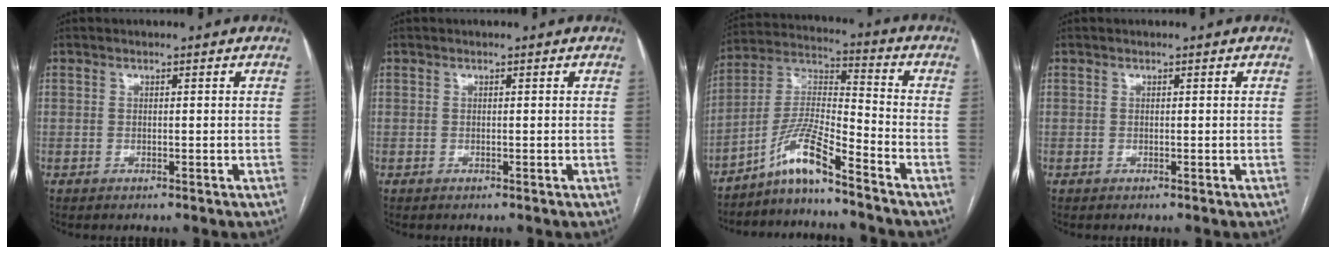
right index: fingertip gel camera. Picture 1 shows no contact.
{"total": 0.0}
{"total": 9.4, "force": [-7.2, -0.1, 6.1], "torque": [-0.133, 0.004, -0.139]}
{"total": 0.0}